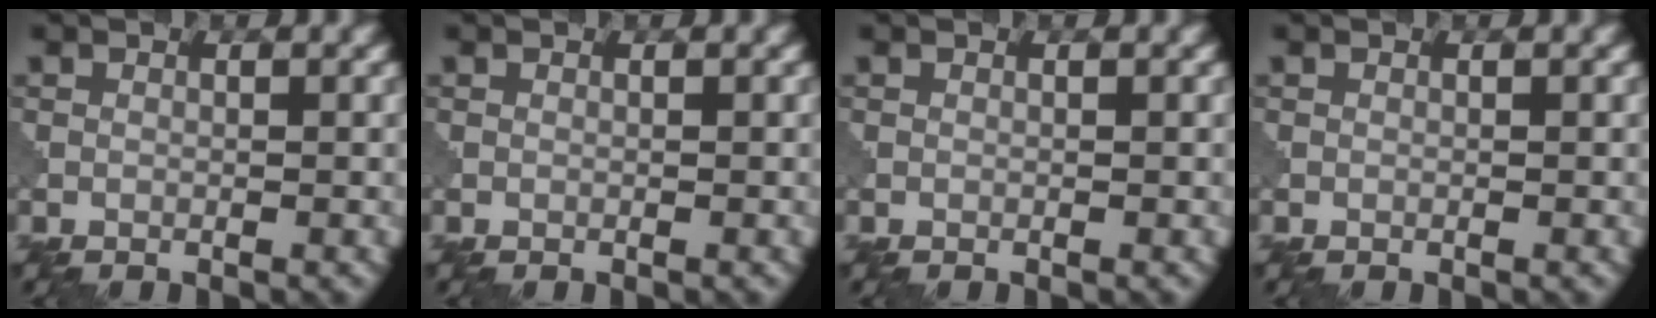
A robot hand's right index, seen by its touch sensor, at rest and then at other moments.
{"total": 0.0}
{"total": 0.0}
{"total": 0.0}